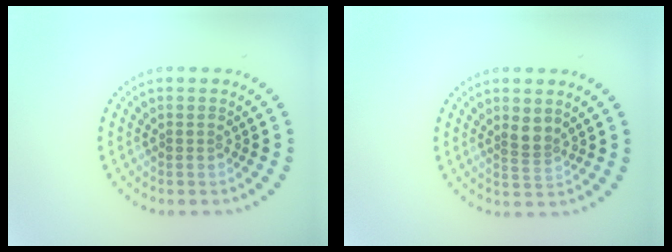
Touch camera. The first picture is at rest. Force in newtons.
{"total": 1.5, "press": 1.1, "slide": 1.0}